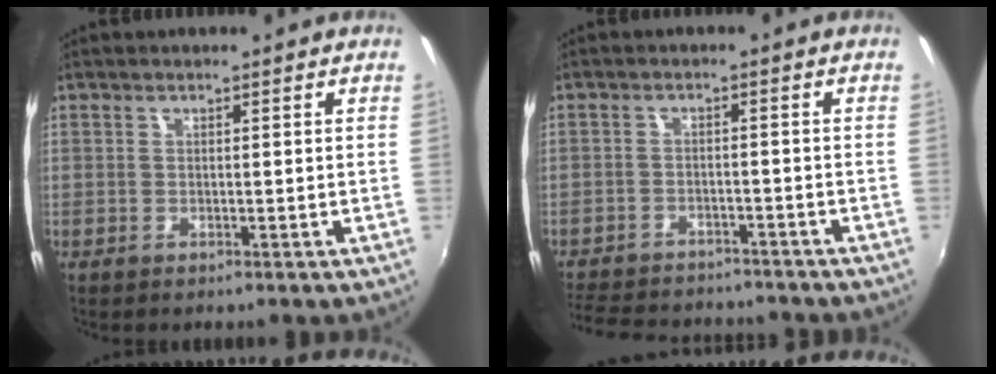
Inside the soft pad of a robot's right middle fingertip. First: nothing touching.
{"total": 14.3, "force": [-12.5, 4.6, 5.0], "torque": [-0.126, -0.003, -0.185]}